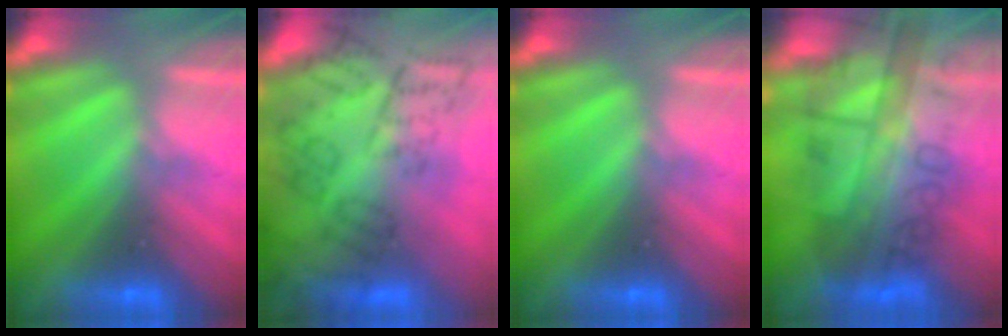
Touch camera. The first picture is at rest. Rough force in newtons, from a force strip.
{"total": 9.4}
{"total": 0.0}
{"total": 5.7}